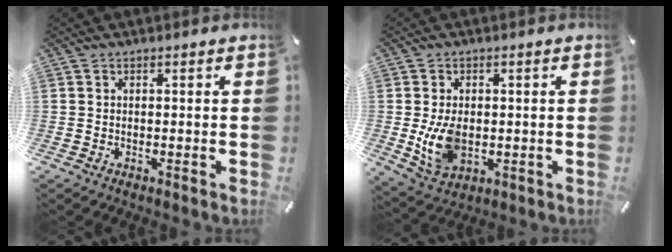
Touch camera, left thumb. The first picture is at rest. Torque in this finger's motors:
{"motor_torque": [1.56, 1.56, 1.02, 0.27, 0.13]}